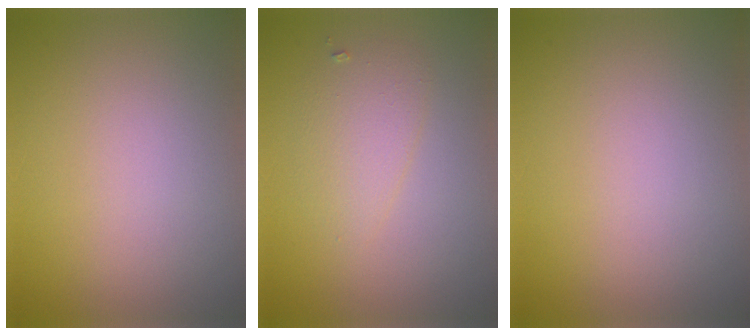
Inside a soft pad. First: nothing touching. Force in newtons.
{"total": 2.2, "press": 2.2, "slide": 0.1}
{"total": 0.0}